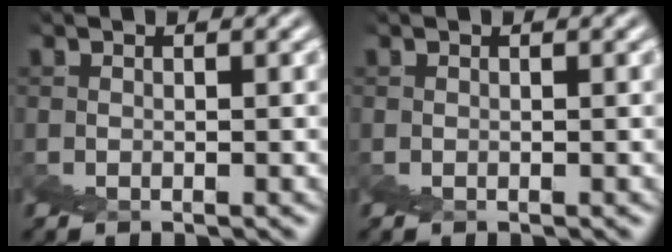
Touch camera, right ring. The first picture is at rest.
{"total": 0.0}